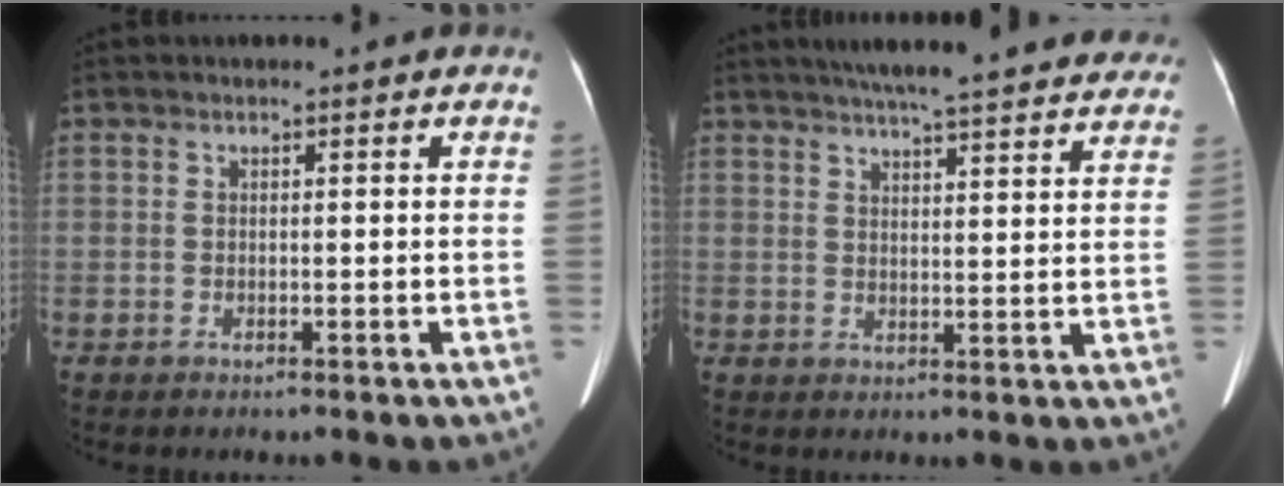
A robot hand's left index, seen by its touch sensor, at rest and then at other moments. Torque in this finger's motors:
{"motor_torque": [0.40, -0.63, 0.01, 0.03]}